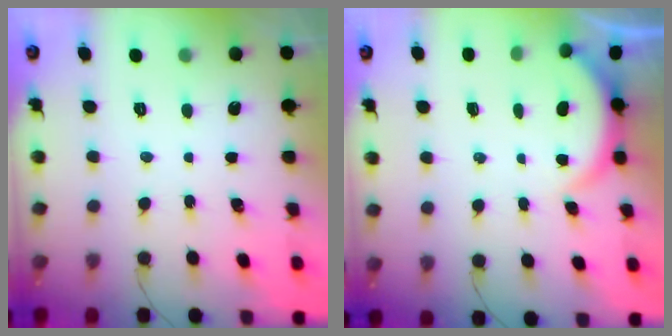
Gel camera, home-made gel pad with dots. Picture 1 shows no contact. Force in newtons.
{"total": 2.9, "press": 2.8, "slide": 0.6}